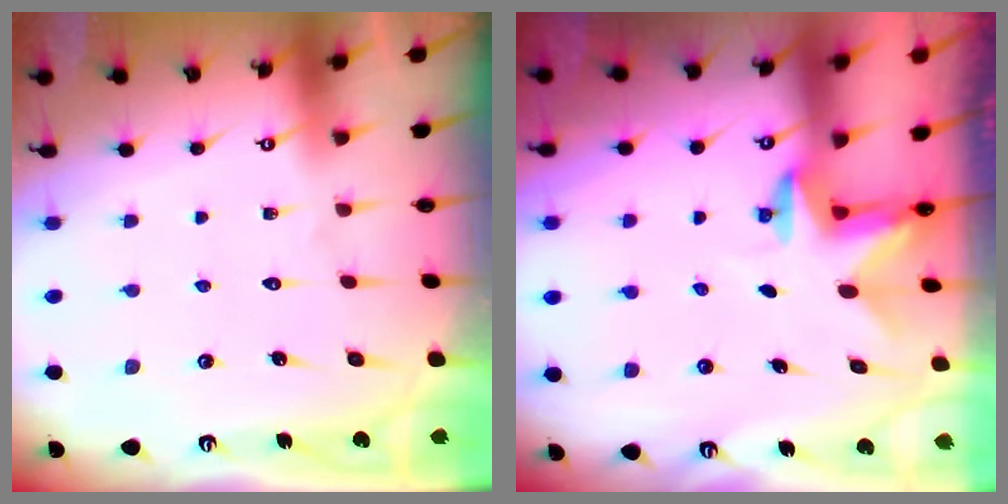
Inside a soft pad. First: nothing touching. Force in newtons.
{"total": 2.4, "press": 2.4, "slide": 0.4}